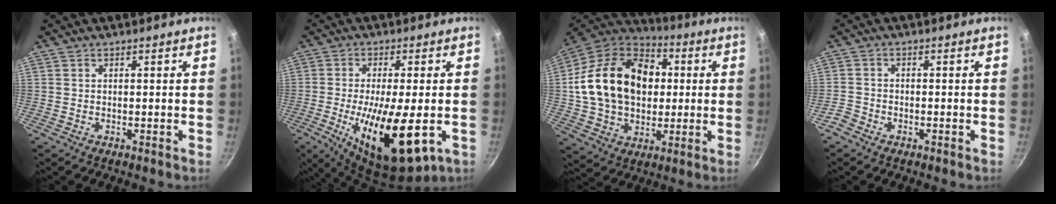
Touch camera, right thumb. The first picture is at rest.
{"total": 16.7, "force": [-4.3, 5.7, 15.1], "torque": [-0.253, -0.006, -0.066]}
{"total": 24.0, "force": [2.6, 17.7, 16.1], "torque": [-0.256, 0.029, 0.042]}
{"total": 2.6, "force": [-1.9, 1.6, 0.7], "torque": [-0.015, 0.019, -0.040]}